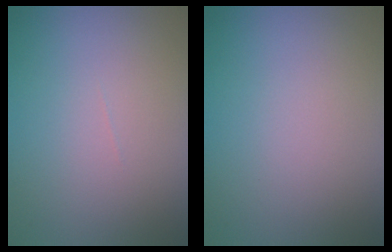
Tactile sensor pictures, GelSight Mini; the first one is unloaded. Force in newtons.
{"total": 0.0}